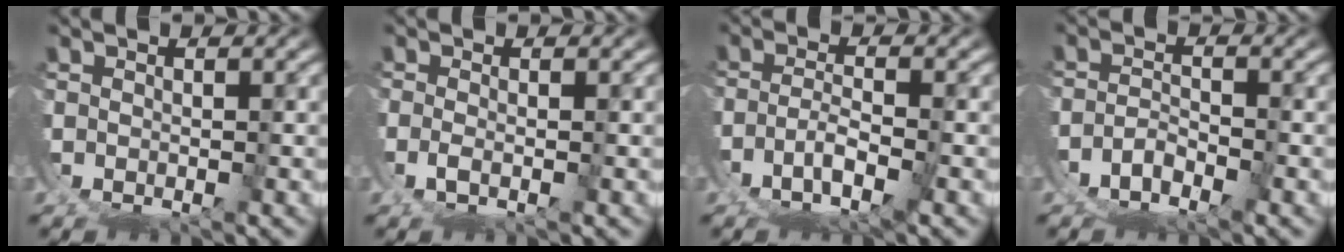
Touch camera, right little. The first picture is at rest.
{"total": 1.7, "force": [-0.2, -1.6, 0.7], "torque": [-0.009, -0.004, 0.000]}
{"total": 3.7, "force": [-2.7, -0.1, 2.5], "torque": [-0.031, -0.010, -0.041]}
{"total": 4.3, "force": [-3.2, 2.5, 1.5], "torque": [-0.029, -0.006, -0.059]}